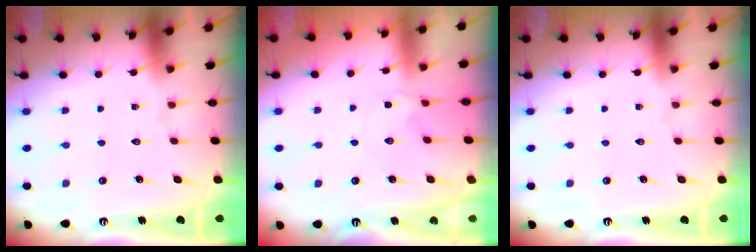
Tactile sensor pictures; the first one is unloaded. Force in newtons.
{"total": 1.3, "press": 1.3, "slide": 0.4}
{"total": 0.0}